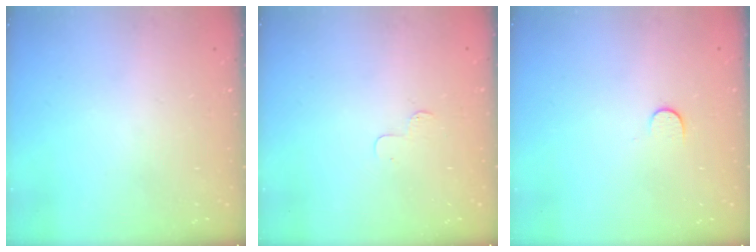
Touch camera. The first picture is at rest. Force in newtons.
{"total": 3.6, "press": 3.6, "slide": 0.4}
{"total": 5.0, "press": 5.0, "slide": 0.5}